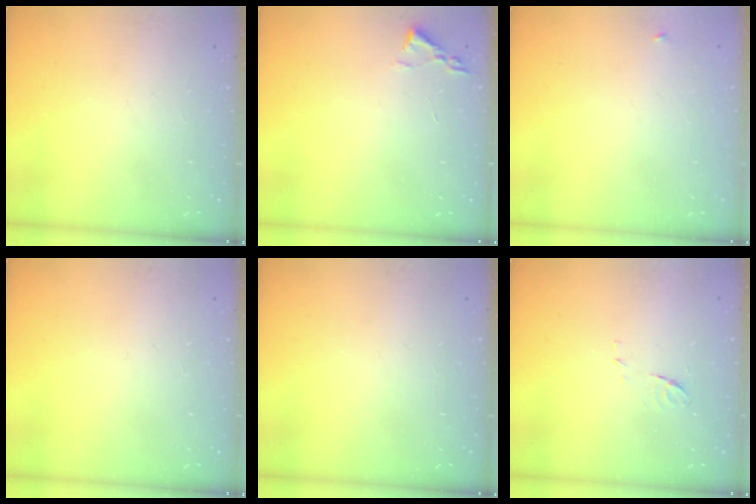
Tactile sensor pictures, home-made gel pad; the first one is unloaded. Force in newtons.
{"total": 1.8, "press": 1.8, "slide": 0.3}
{"total": 2.3, "press": 2.3, "slide": 0.2}
{"total": 0.0}
{"total": 0.0}
{"total": 6.2, "press": 6.2, "slide": 0.5}